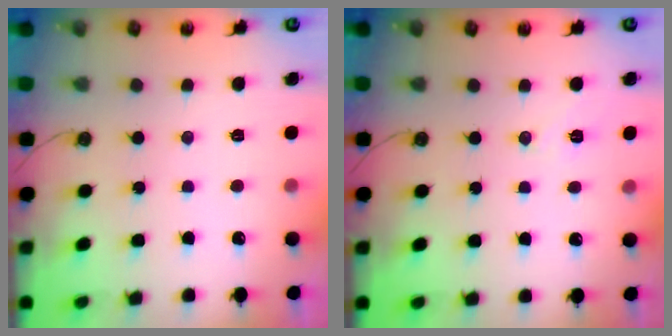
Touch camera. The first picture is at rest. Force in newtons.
{"total": 7.5, "press": 6.1, "slide": 4.4}